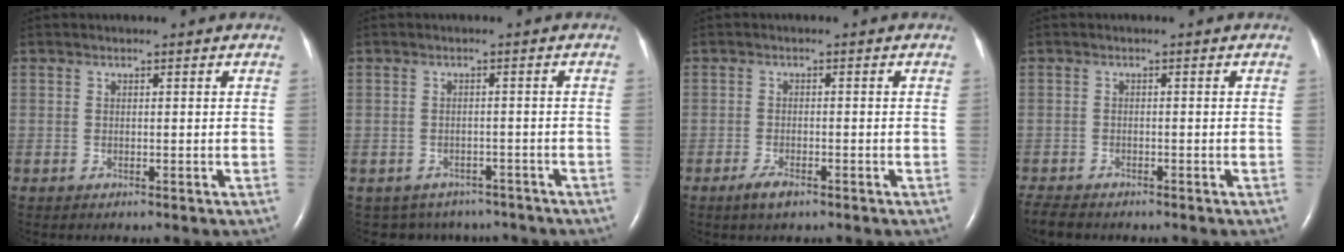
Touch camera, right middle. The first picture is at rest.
{"total": 7.0, "force": [-5.9, 3.7, 0.3], "torque": [-0.005, 0.011, -0.065]}
{"total": 2.4, "force": [-1.7, 0.7, 1.6], "torque": [-0.041, -0.004, -0.030]}
{"total": 3.4, "force": [-3.0, 1.0, 1.1], "torque": [-0.024, -0.011, -0.050]}